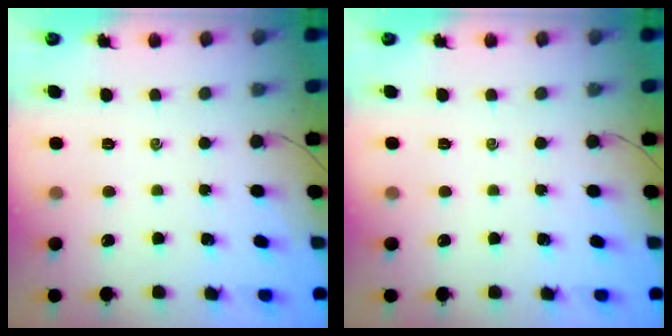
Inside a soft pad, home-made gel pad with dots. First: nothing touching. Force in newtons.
{"total": 0.0}